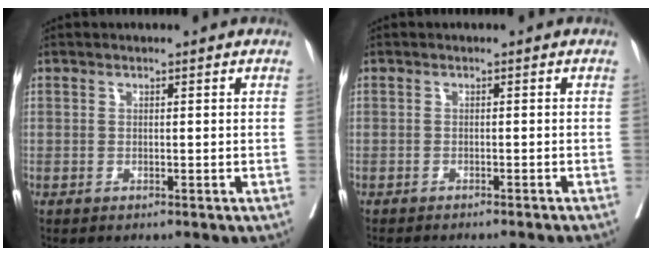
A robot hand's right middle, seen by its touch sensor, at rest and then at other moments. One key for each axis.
{"total": 6.4, "fx": -5.9, "fy": -0.6, "fz": 2.6, "tx": -0.012, "ty": -0.015, "tz": -0.077}